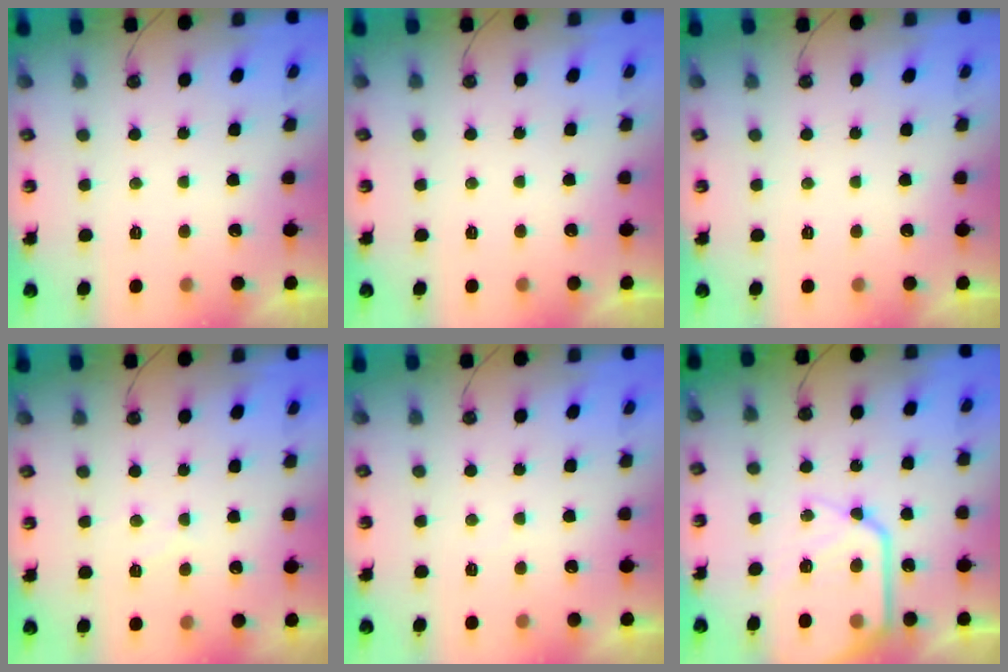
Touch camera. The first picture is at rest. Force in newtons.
{"total": 0.0}
{"total": 0.0}
{"total": 6.0, "press": 5.9, "slide": 0.5}
{"total": 2.4, "press": 2.3, "slide": 0.5}
{"total": 15.9, "press": 15.8, "slide": 1.6}